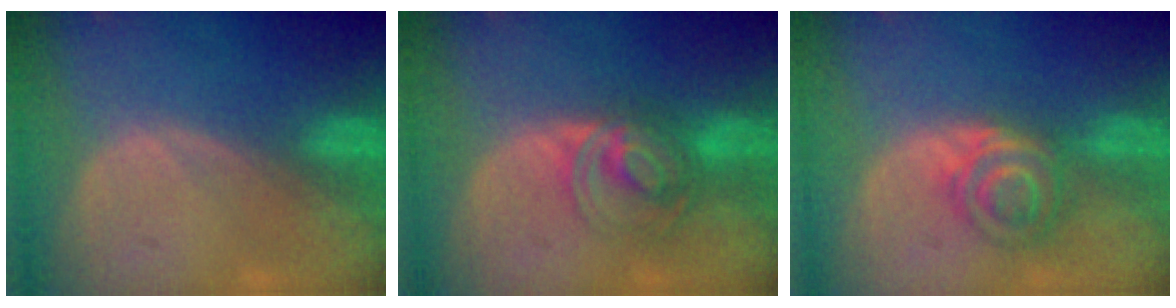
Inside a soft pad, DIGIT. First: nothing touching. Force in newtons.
{"total": 7.2, "press": 6.1, "slide": 3.9}
{"total": 6.0, "press": 5.6, "slide": 2.2}